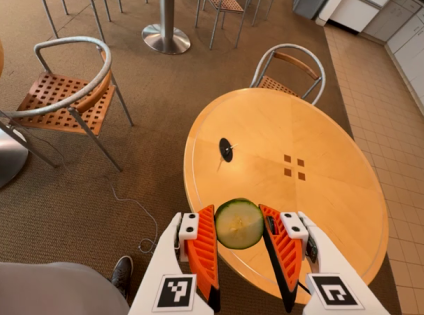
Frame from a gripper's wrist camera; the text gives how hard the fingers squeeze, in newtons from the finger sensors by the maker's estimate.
{"total": 8.0, "left": 7.6, "right": 8.4}